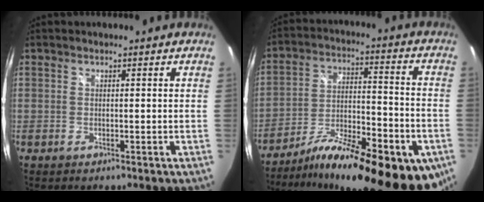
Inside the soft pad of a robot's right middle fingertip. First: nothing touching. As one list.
[{"total": 24.7, "force": [-16.1, 7.6, 17.2], "torque": [-0.272, -0.026, -0.240]}]